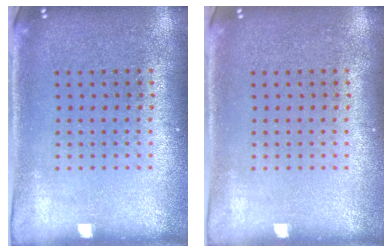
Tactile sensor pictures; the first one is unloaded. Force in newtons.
{"total": 0.0}